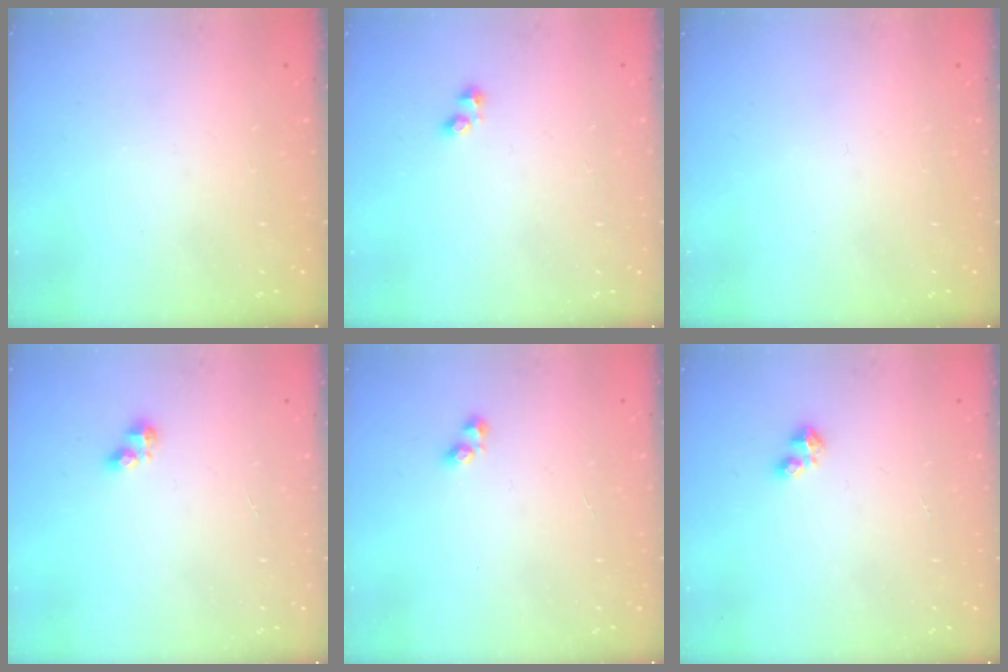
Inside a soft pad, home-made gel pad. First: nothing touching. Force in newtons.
{"total": 1.9, "press": 1.9, "slide": 0.5}
{"total": 0.0}
{"total": 3.6, "press": 3.5, "slide": 0.4}
{"total": 2.9, "press": 2.6, "slide": 1.3}
{"total": 2.9, "press": 2.9, "slide": 0.5}